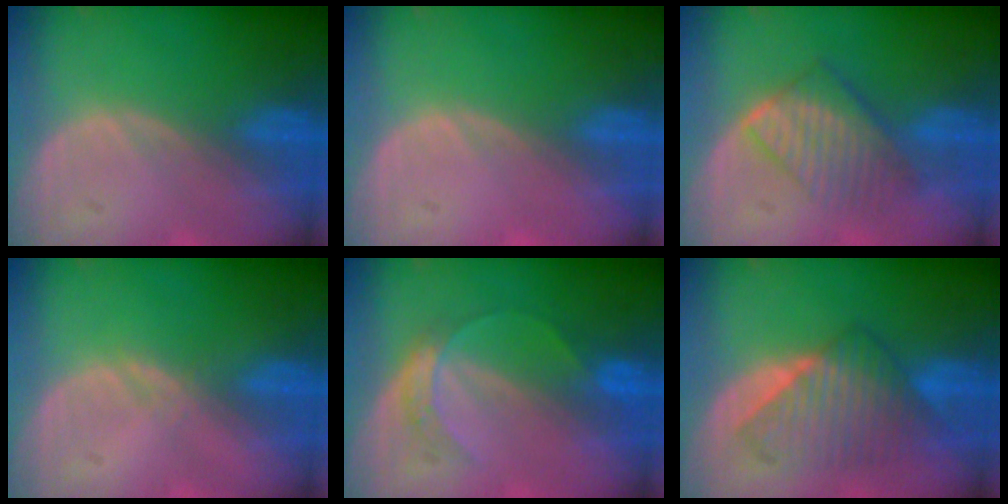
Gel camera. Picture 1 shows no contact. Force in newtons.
{"total": 0.7, "press": 0.1, "slide": 0.7}
{"total": 6.6, "press": 6.3, "slide": 1.9}
{"total": 0.6, "press": 0.6, "slide": 0.1}
{"total": 3.8, "press": 3.8, "slide": 0.4}
{"total": 7.6, "press": 7.5, "slide": 0.7}